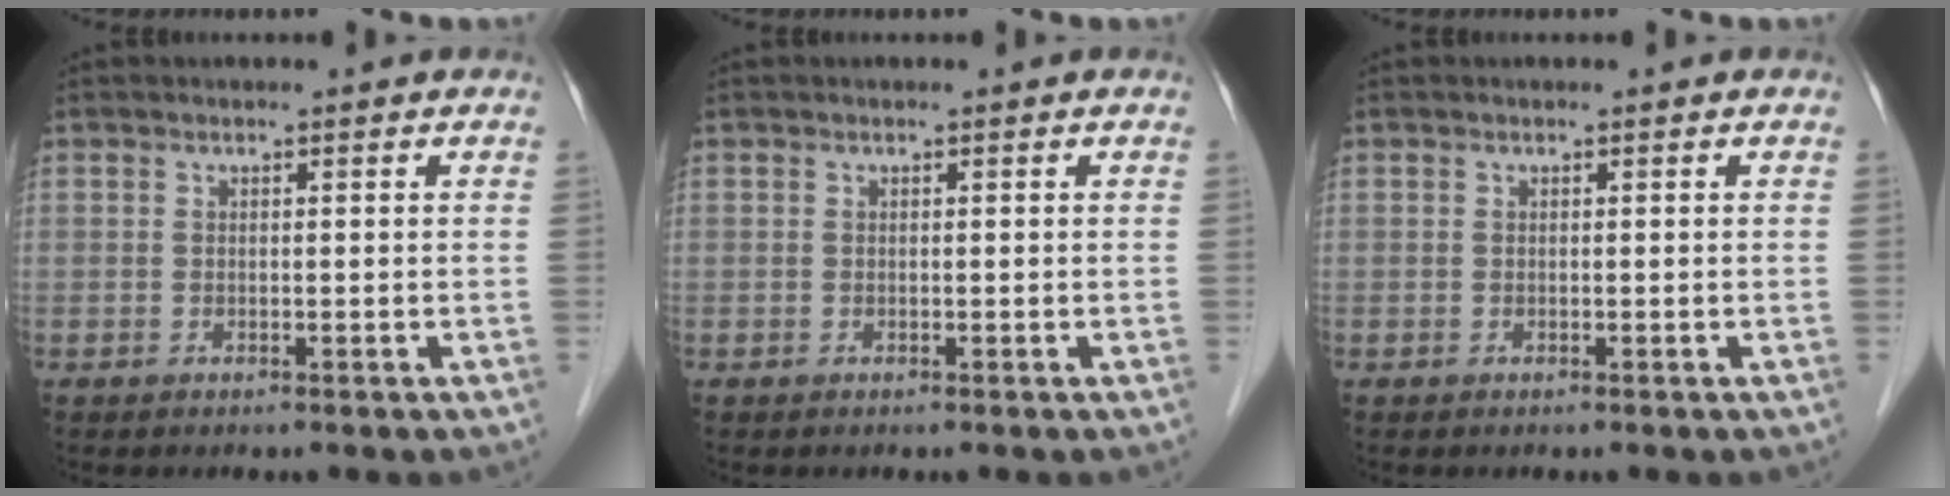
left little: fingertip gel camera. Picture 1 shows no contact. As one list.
[{"total": 0.0}, {"total": 0.0}]